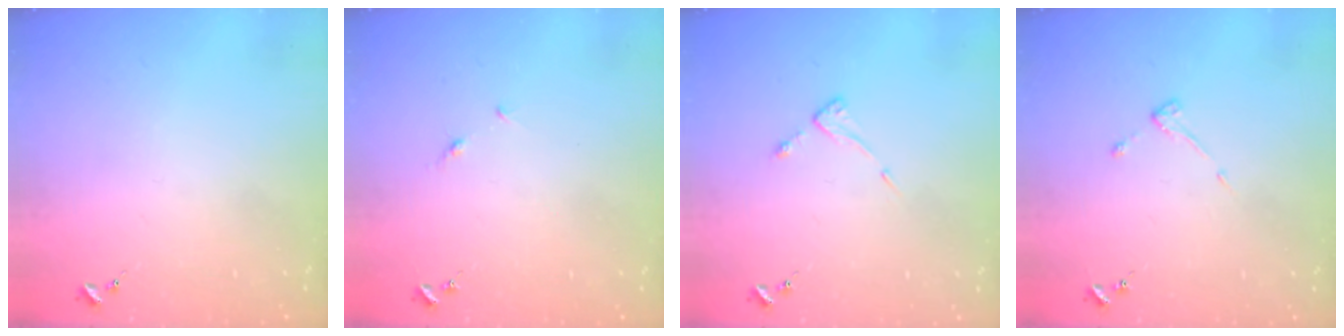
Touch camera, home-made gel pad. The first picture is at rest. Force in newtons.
{"total": 3.4, "press": 3.4, "slide": 0.4}
{"total": 3.9, "press": 3.9, "slide": 0.5}
{"total": 2.9, "press": 2.9, "slide": 0.5}